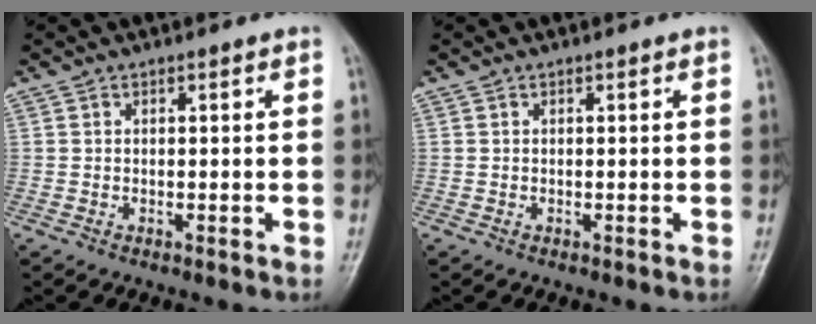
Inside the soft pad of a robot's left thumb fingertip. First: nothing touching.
{"total": 0.0}